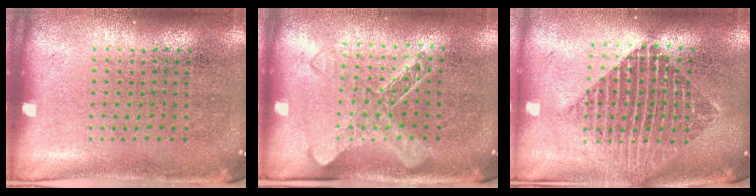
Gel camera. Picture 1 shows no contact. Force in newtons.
{"total": 1.6, "press": 1.5, "slide": 0.6}
{"total": 2.1, "press": 1.7, "slide": 1.2}